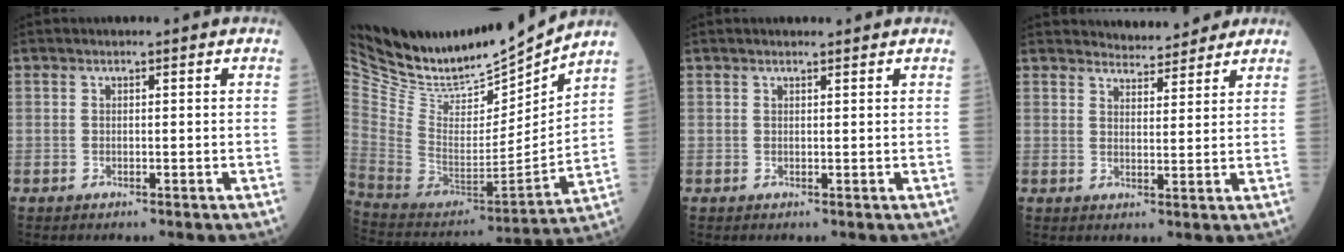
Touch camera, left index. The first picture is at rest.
{"total": 19.8, "force": [18.7, 3.3, 5.5], "torque": [-0.123, -0.051, 0.332]}
{"total": 1.7, "force": [1.6, 0.2, 0.5], "torque": [-0.009, 0.010, 0.019]}
{"total": 6.0, "force": [5.8, 1.4, 0.8], "torque": [-0.011, 0.007, 0.074]}